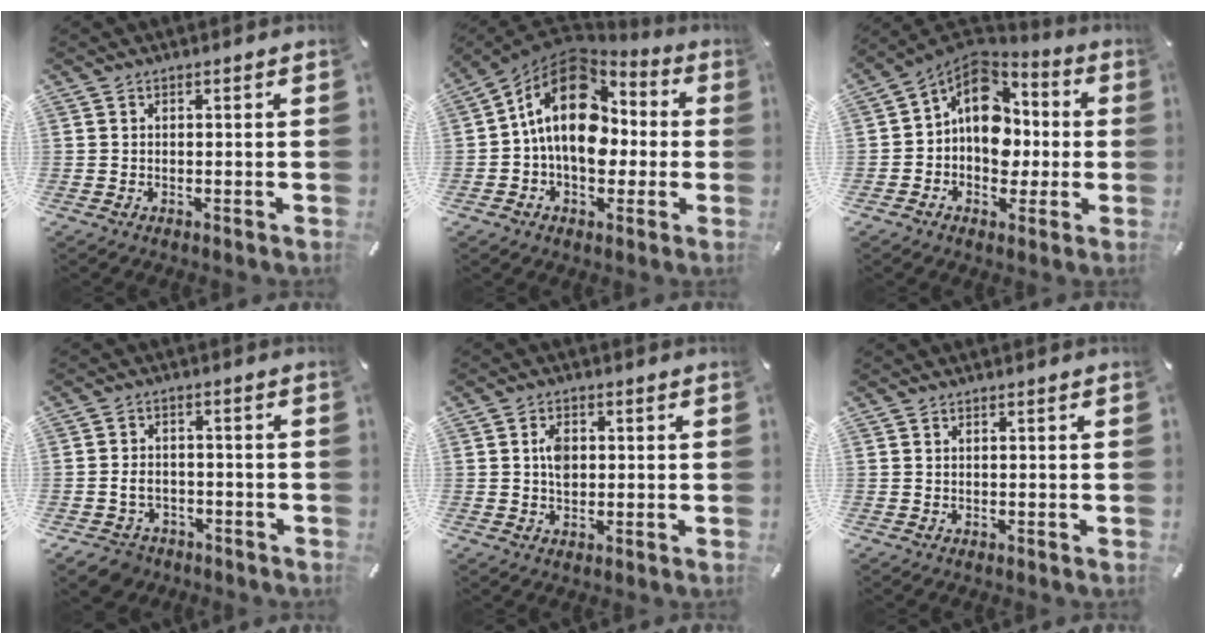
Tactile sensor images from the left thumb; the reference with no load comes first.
{"total": 18.2, "force": [1.5, 13.1, 12.6], "torque": [-0.225, -0.001, 0.019]}
{"total": 13.5, "force": [0.2, 11.0, 7.9], "torque": [-0.127, -0.001, 0.004]}
{"total": 5.3, "force": [-2.3, 4.3, 2.1], "torque": [-0.052, 0.012, -0.043]}
{"total": 4.3, "force": [0.4, 3.0, 3.0], "torque": [-0.048, 0.002, 0.003]}
{"total": 0.0}